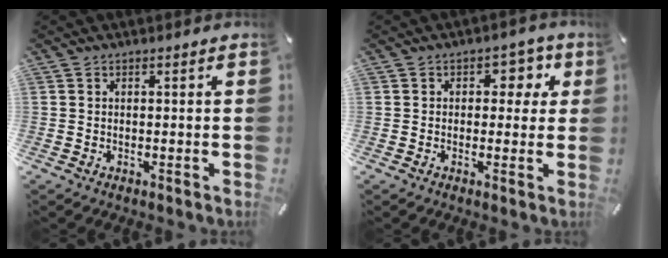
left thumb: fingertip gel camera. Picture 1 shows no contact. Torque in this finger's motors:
{"motor_torque": [0.40, 0.58, 0.28, -0.29, 0.12]}